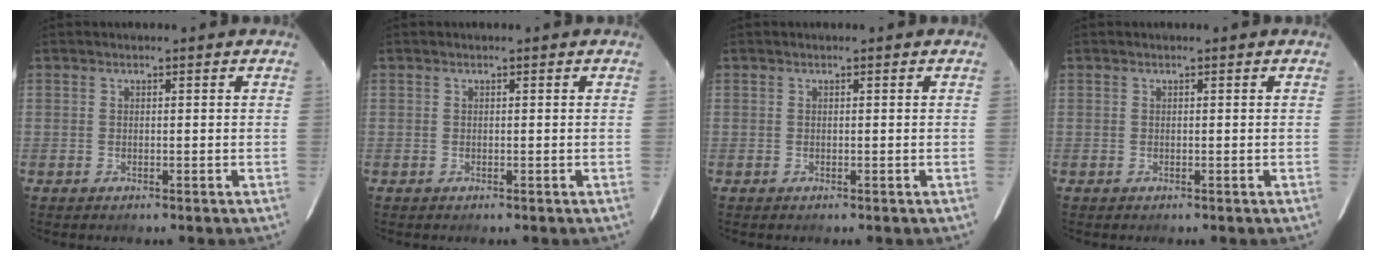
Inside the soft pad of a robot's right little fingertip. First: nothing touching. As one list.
[{"total": 0.0}, {"total": 0.0}, {"total": 0.0}]